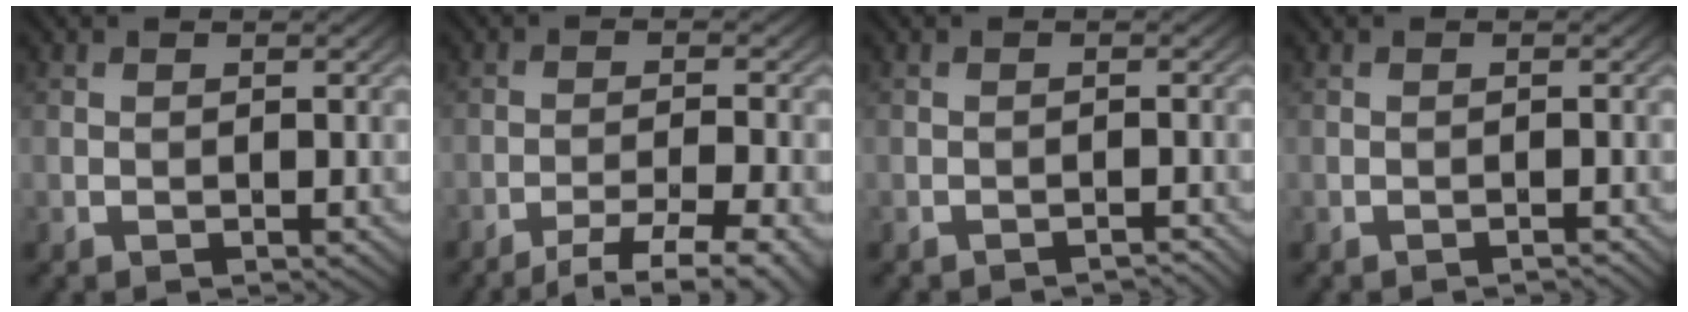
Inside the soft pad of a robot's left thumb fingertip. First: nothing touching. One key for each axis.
{"total": 4.4, "fx": -3.2, "fy": 0.2, "fz": 3.1, "tx": -0.056, "ty": 0.003, "tz": -0.049}
{"total": 1.4, "fx": -1.3, "fy": -0.3, "fz": -0.3, "tx": 0.010, "ty": 0.005, "tz": -0.024}
{"total": 1.0, "fx": -0.9, "fy": -0.2, "fz": -0.1, "tx": 0.004, "ty": 0.004, "tz": -0.019}